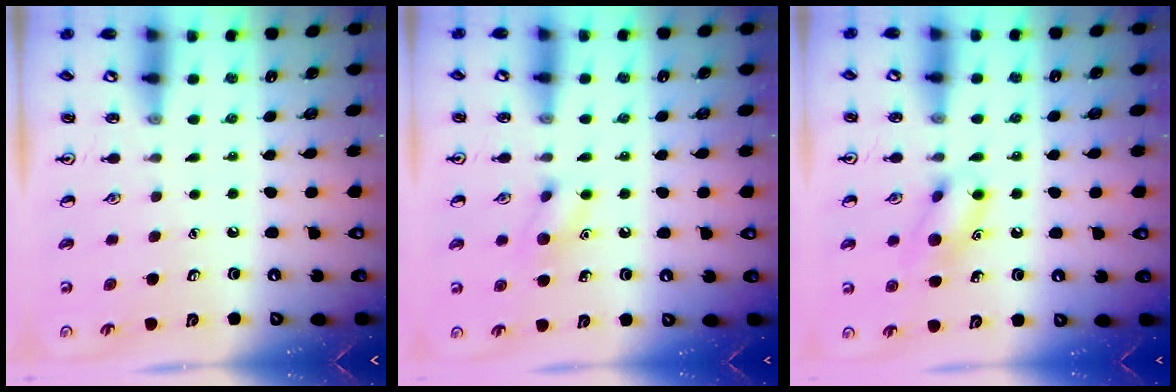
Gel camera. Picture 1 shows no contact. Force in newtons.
{"total": 7.8, "press": 7.7, "slide": 1.2}
{"total": 10.9, "press": 10.7, "slide": 1.8}